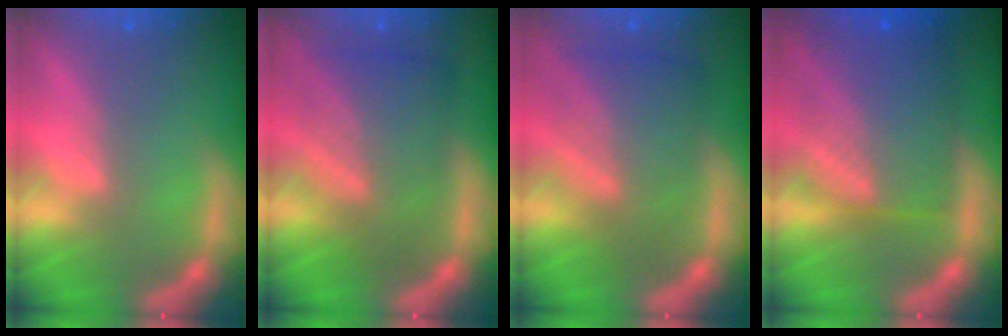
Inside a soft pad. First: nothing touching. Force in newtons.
{"total": 8.1}
{"total": 7.6}
{"total": 9.5}